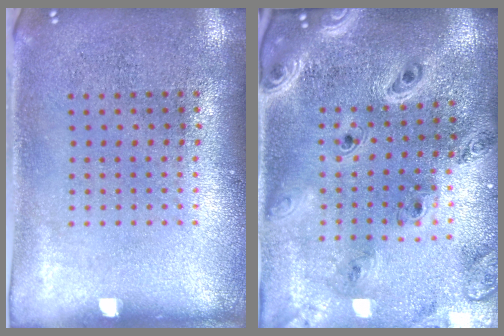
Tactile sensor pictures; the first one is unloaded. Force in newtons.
{"total": 2.5, "press": 2.2, "slide": 1.1}